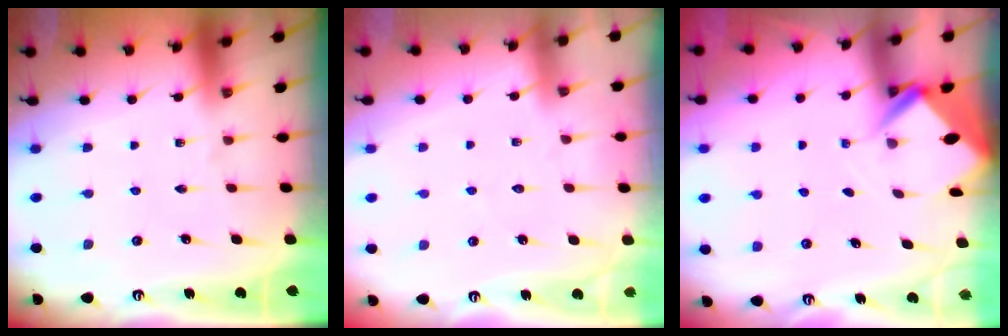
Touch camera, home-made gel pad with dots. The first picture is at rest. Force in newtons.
{"total": 2.5, "press": 2.5, "slide": 0.3}
{"total": 2.8, "press": 2.8, "slide": 0.1}